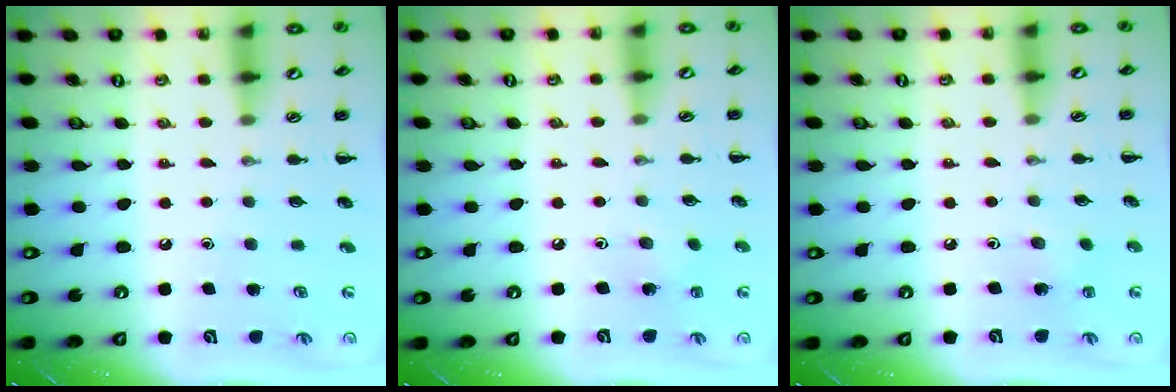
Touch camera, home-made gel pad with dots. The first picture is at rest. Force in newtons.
{"total": 3.2, "press": 3.1, "slide": 1.0}
{"total": 3.2, "press": 3.1, "slide": 1.0}